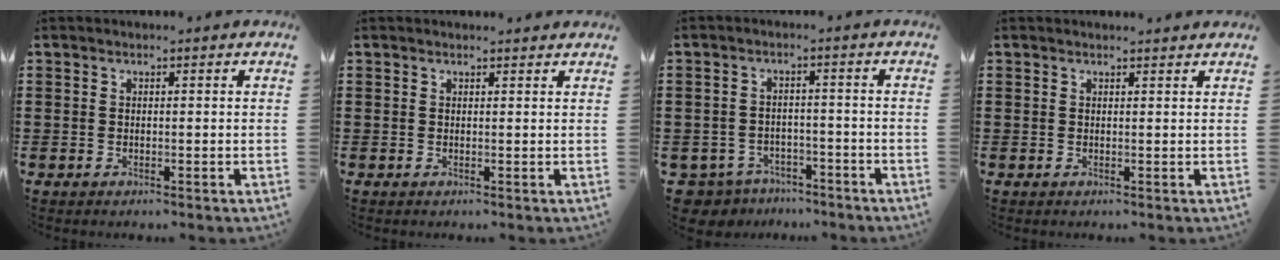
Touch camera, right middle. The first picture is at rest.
{"total": 0.6, "force": [0.6, 0.0, 0.2], "torque": [0.003, -0.004, 0.010]}
{"total": 3.8, "force": [-3.7, 1.2, 0.0], "torque": [-0.023, -0.001, -0.083]}
{"total": 0.8, "force": [0.7, 0.0, 0.2], "torque": [0.003, -0.003, 0.012]}